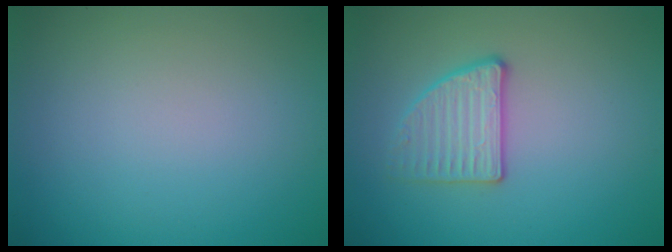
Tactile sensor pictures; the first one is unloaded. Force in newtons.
{"total": 2.7, "press": 2.6, "slide": 0.8}